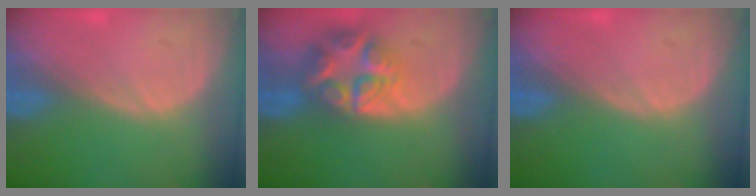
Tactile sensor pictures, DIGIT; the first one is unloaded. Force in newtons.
{"total": 7.9, "press": 6.9, "slide": 3.9}
{"total": 0.0}